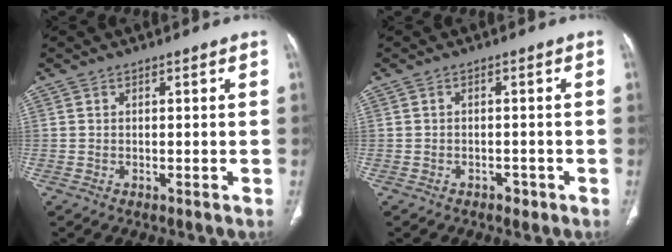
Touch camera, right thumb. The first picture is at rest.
{"total": 1.7, "force": [-1.0, 1.1, 0.7], "torque": [-0.006, 0.005, -0.013]}